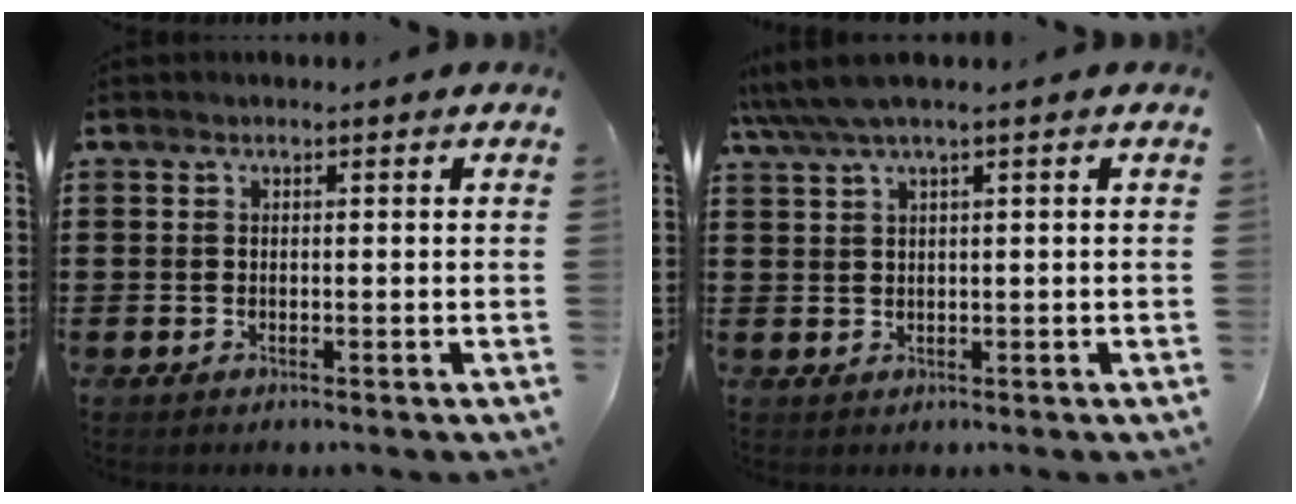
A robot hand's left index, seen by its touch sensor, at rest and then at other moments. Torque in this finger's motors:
{"motor_torque": [0.86, -1.18, 0.52, 0.16]}